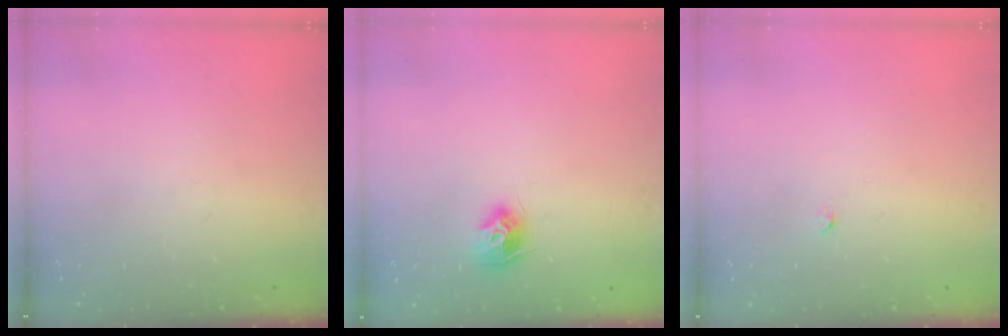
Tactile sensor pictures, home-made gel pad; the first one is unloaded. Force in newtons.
{"total": 9.6, "press": 9.6, "slide": 0.7}
{"total": 2.0, "press": 2.0, "slide": 0.3}